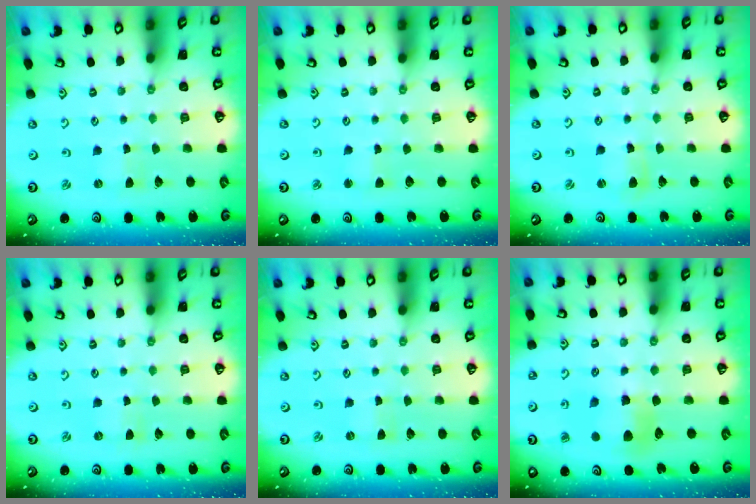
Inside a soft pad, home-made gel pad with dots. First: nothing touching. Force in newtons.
{"total": 2.2, "press": 2.2, "slide": 0.2}
{"total": 2.4, "press": 2.4, "slide": 0.2}
{"total": 0.0}
{"total": 0.0}
{"total": 8.6, "press": 8.5, "slide": 0.5}